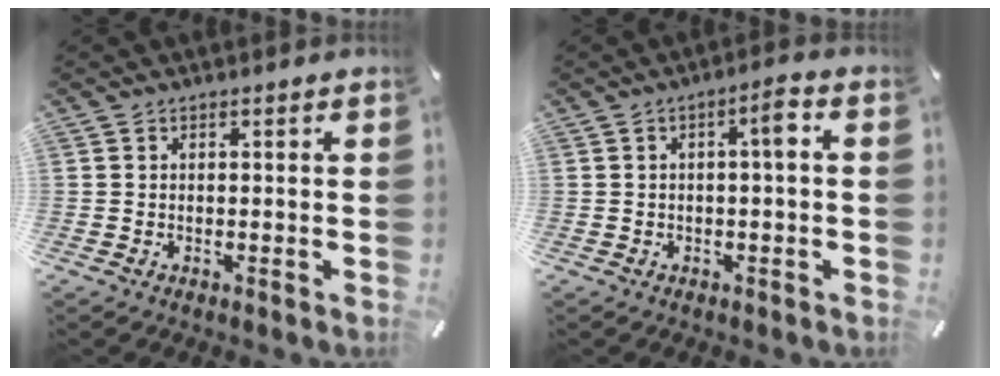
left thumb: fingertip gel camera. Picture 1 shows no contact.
{"total": 4.1, "force": [0.3, 0.7, 4.0], "torque": [-0.068, 0.007, -0.002]}